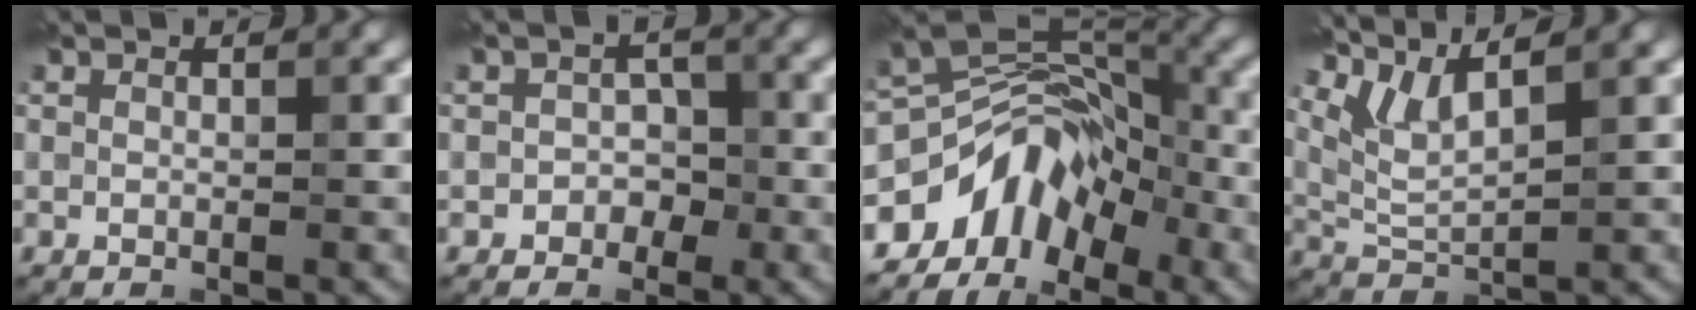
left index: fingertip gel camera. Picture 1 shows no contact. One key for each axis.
{"total": 1.8, "fx": -0.9, "fy": 1.6, "fz": 0.5, "tx": 0.013, "ty": 0.010, "tz": -0.024}
{"total": 7.7, "fx": -4.6, "fy": 4.7, "fz": 4.0, "tx": -0.048, "ty": 0.014, "tz": -0.100}
{"total": 3.8, "fx": 3.1, "fy": 0.6, "fz": 2.2, "tx": -0.058, "ty": 0.007, "tz": 0.071}